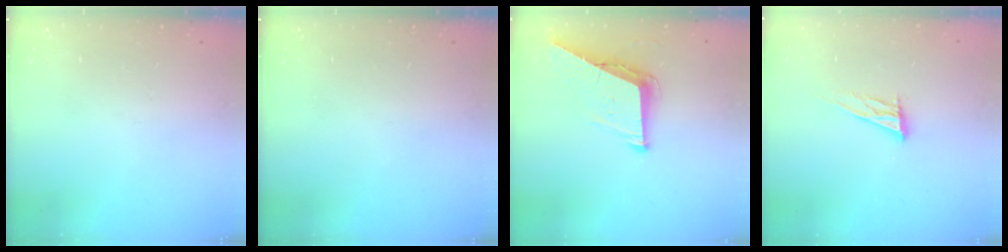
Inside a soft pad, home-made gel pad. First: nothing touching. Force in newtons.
{"total": 0.0}
{"total": 7.8, "press": 7.8, "slide": 0.9}
{"total": 11.0, "press": 10.7, "slide": 2.6}